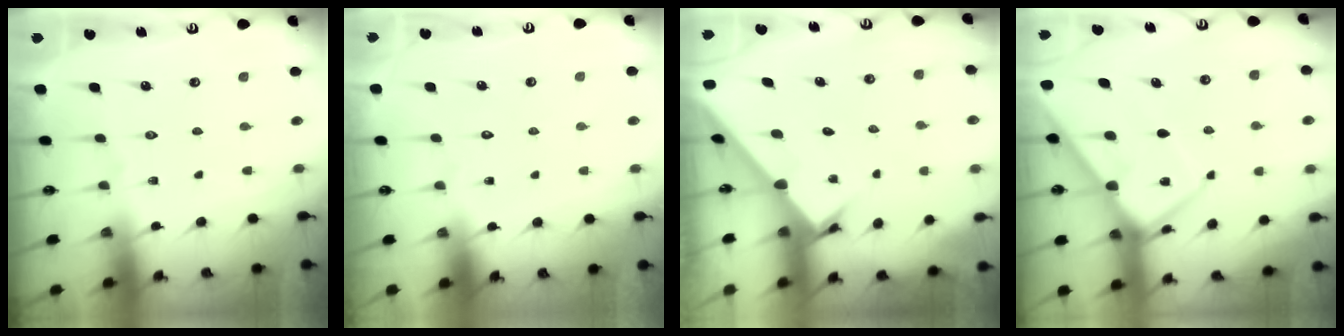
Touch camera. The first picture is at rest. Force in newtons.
{"total": 1.5, "press": 1.5, "slide": 0.1}
{"total": 1.9, "press": 1.9, "slide": 0.1}
{"total": 8.4, "press": 8.4, "slide": 0.8}